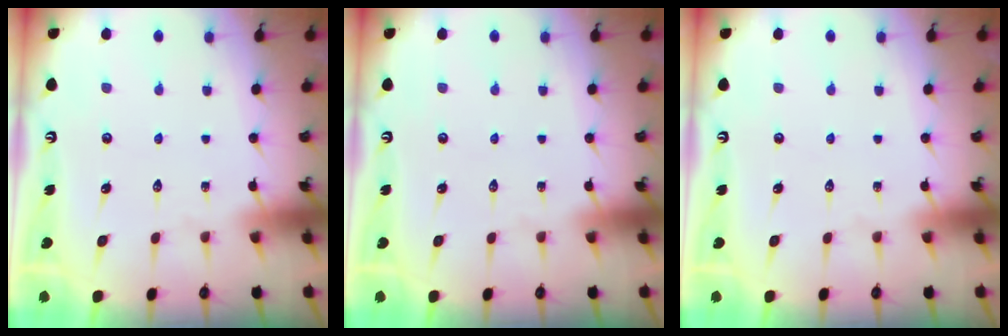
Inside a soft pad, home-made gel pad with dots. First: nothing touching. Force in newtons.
{"total": 0.0}
{"total": 0.0}